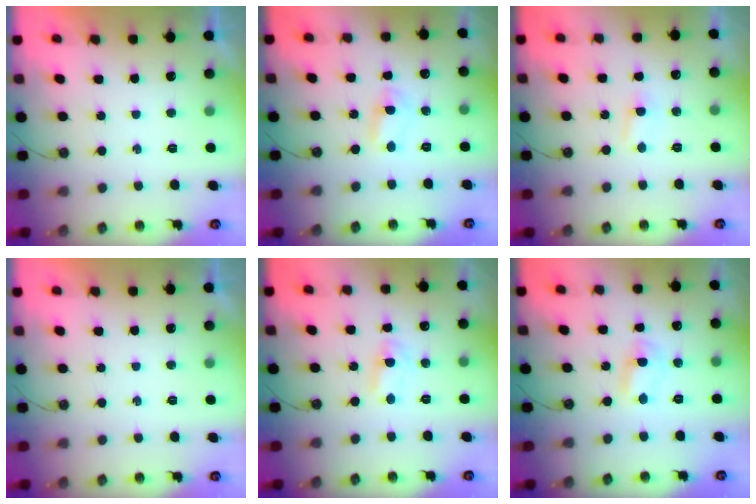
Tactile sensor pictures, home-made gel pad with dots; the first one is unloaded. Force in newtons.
{"total": 1.3, "press": 1.3, "slide": 0.2}
{"total": 2.8, "press": 2.7, "slide": 0.6}
{"total": 0.0}
{"total": 2.0, "press": 2.0, "slide": 0.3}
{"total": 2.7, "press": 2.7, "slide": 0.3}